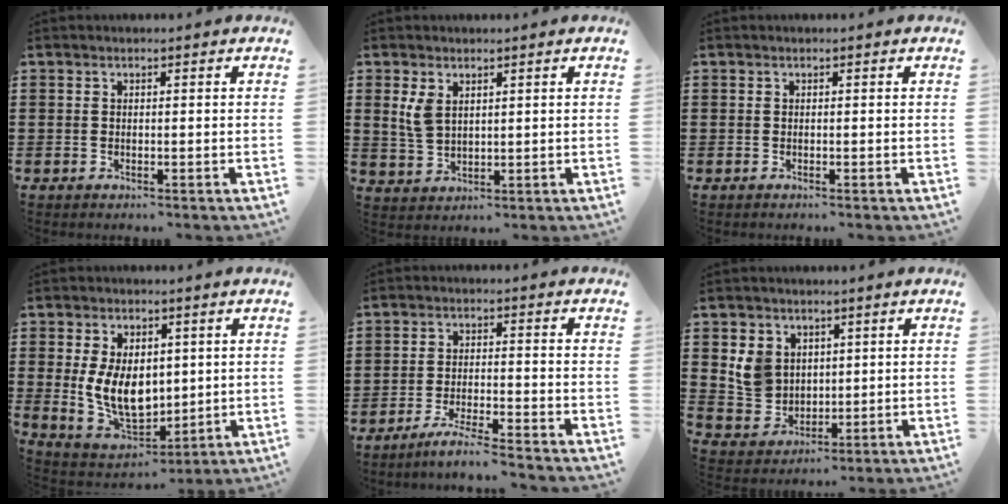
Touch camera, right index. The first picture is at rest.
{"total": 3.7, "force": [1.7, 2.2, 2.4], "torque": [-0.054, 0.007, 0.031]}
{"total": 0.0}
{"total": 9.2, "force": [0.7, 6.2, 6.8], "torque": [-0.135, 0.005, 0.014]}
{"total": 4.3, "force": [-4.0, -0.5, 1.4], "torque": [-0.031, -0.008, -0.079]}
{"total": 6.5, "force": [1.8, 5.7, 2.6], "torque": [-0.061, 0.014, 0.037]}